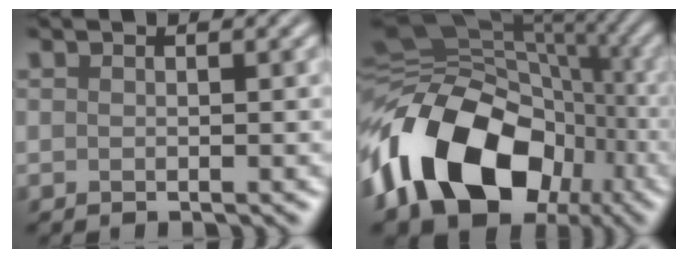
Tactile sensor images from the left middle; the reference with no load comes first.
{"total": 14.2, "force": [-5.4, 9.8, 8.8], "torque": [-0.168, 0.007, -0.103]}